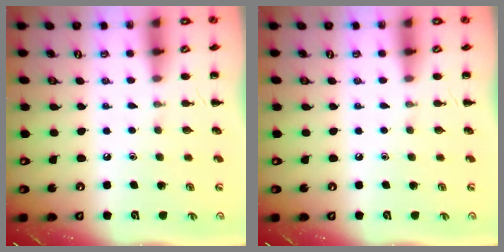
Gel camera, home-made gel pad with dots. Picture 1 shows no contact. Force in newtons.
{"total": 0.0}